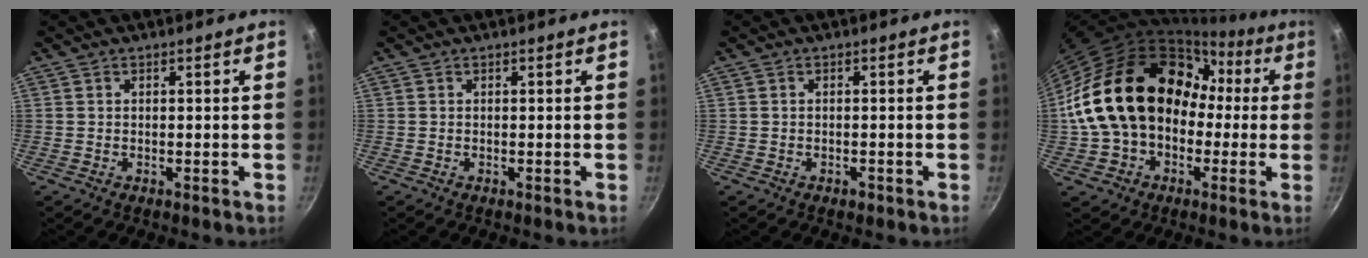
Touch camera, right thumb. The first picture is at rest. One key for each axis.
{"total": 0.0}
{"total": 1.2, "fx": -0.7, "fy": 0.6, "fz": 0.6, "tx": -0.012, "ty": 0.005, "tz": -0.009}
{"total": 22.9, "fx": 0.5, "fy": 17.2, "fz": 15.1, "tx": -0.247, "ty": 0.075, "tz": 0.014}